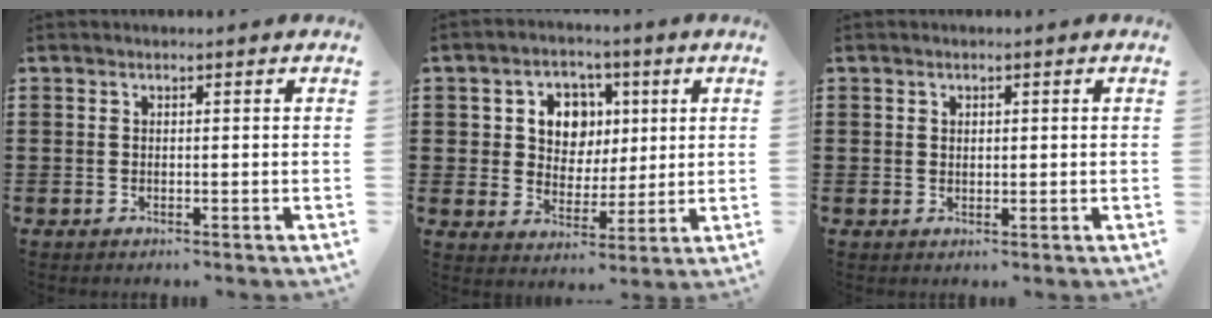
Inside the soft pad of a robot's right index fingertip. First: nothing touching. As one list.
[{"total": 7.2, "force": [2.0, 6.1, 3.2], "torque": [-0.075, 0.018, 0.031]}, {"total": 0.8, "force": [0.5, 0.6, 0.3], "torque": [-0.006, 0.004, 0.011]}]